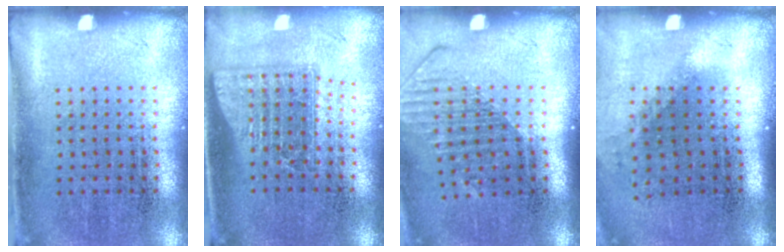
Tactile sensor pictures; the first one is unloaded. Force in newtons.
{"total": 1.5, "press": 1.2, "slide": 1.0}
{"total": 1.6, "press": 1.2, "slide": 1.0}
{"total": 1.2, "press": 0.9, "slide": 0.9}